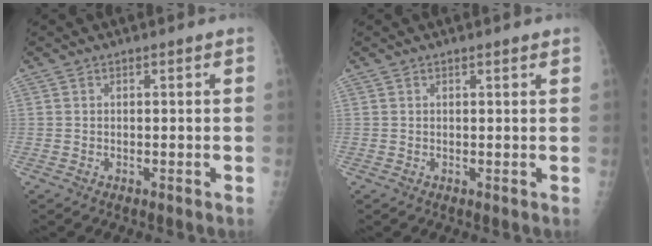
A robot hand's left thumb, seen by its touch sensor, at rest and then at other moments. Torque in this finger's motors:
{"motor_torque": [-0.15, 0.03, -0.22, -0.21, 0.03]}